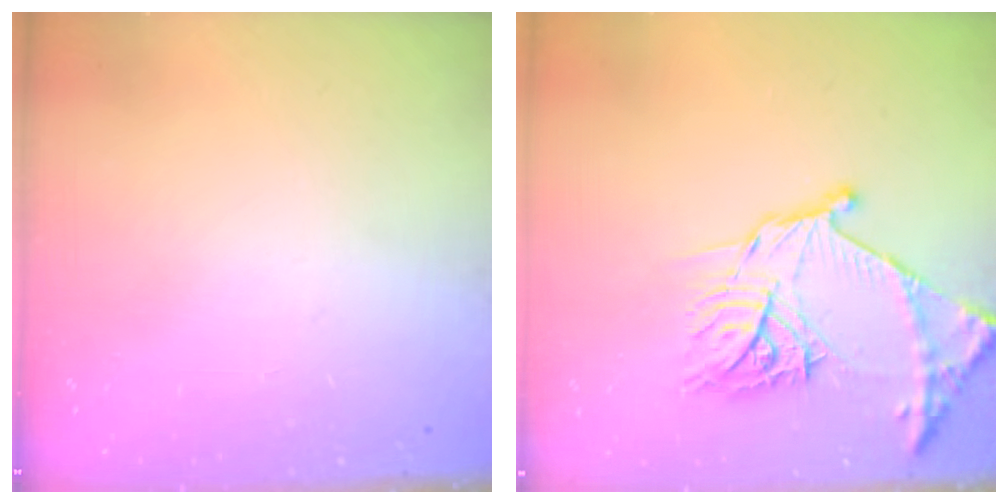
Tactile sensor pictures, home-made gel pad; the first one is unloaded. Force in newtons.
{"total": 18.4, "press": 18.3, "slide": 1.9}